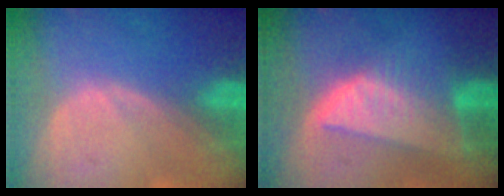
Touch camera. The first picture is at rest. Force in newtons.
{"total": 8.2, "press": 7.3, "slide": 3.9}